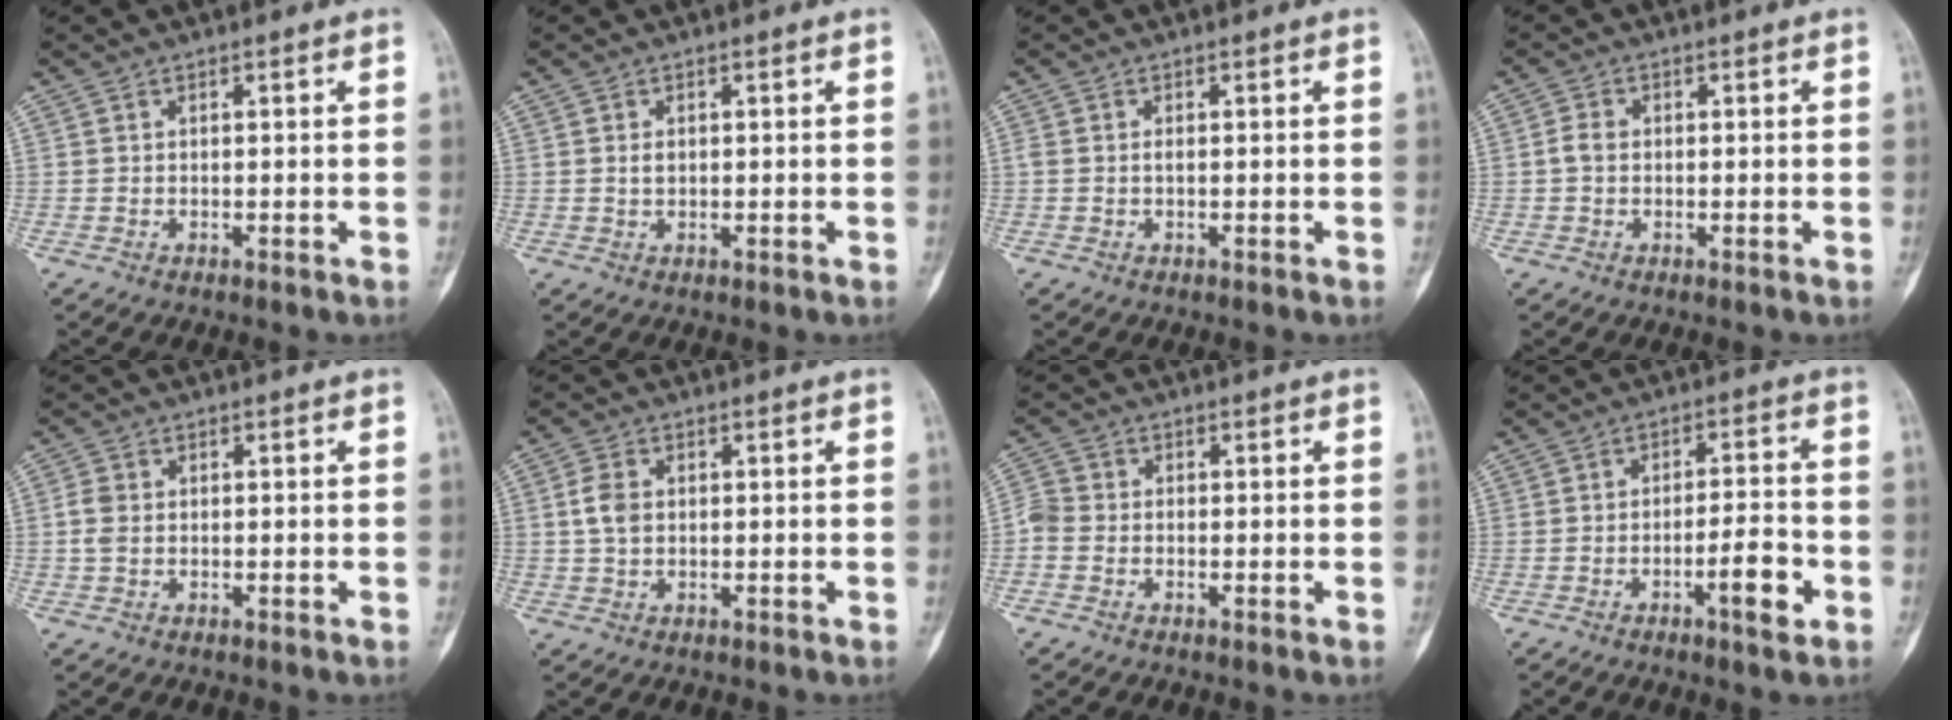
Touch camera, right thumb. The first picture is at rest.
{"total": 1.3, "force": [0.2, 0.9, 0.9], "torque": [-0.014, 0.000, 0.005]}
{"total": 0.8, "force": [-0.1, 0.4, 0.7], "torque": [-0.019, 0.001, -0.001]}
{"total": 2.2, "force": [-0.1, 1.7, 1.4], "torque": [-0.027, 0.005, -0.006]}
{"total": 2.4, "force": [-0.1, 1.8, 1.6], "torque": [-0.040, 0.004, -0.005]}
{"total": 3.9, "force": [0.4, 2.7, 2.8], "torque": [-0.056, 0.004, 0.006]}
{"total": 3.5, "force": [-1.1, 2.7, 1.9], "torque": [-0.043, 0.006, -0.035]}
{"total": 6.9, "force": [-2.9, 1.5, 6.1], "torque": [-0.093, 0.016, -0.046]}